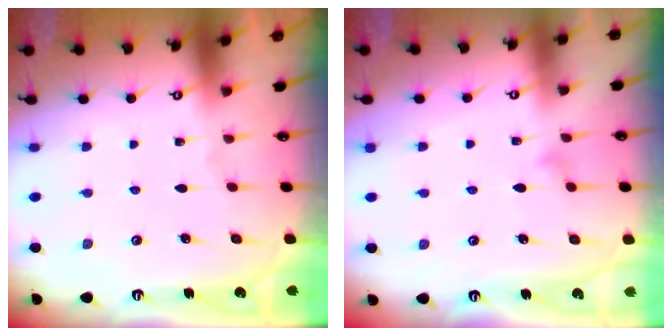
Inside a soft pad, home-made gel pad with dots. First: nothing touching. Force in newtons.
{"total": 6.5, "press": 6.5, "slide": 0.4}